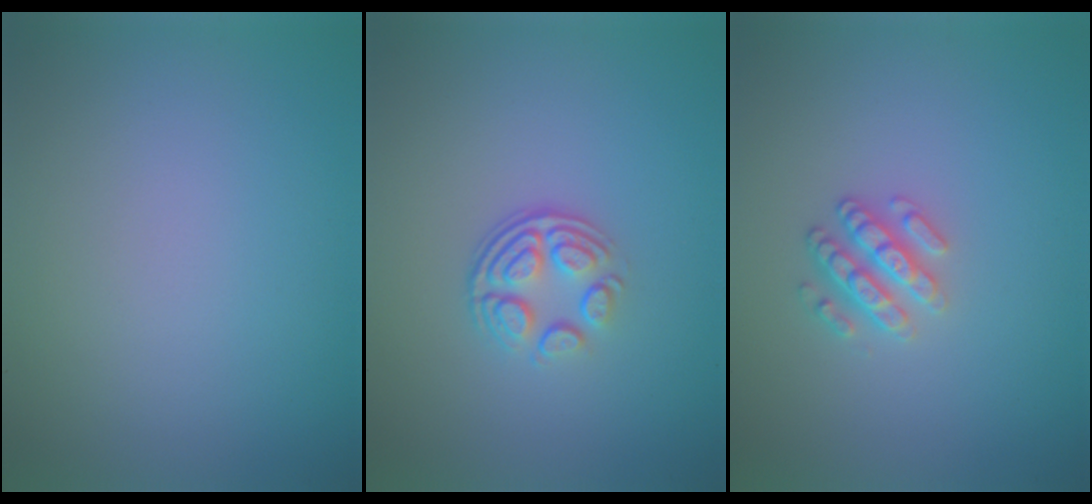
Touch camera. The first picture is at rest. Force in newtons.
{"total": 3.7, "press": 2.6, "slide": 2.7}
{"total": 2.5, "press": 2.3, "slide": 0.9}